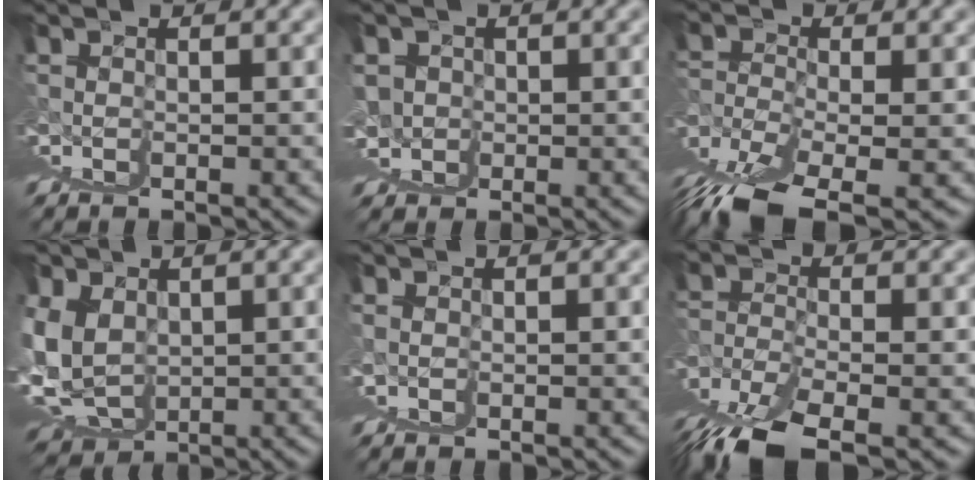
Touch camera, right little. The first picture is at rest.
{"total": 3.5, "force": [1.7, 2.5, 1.9], "torque": [-0.021, -0.021, 0.034]}
{"total": 4.2, "force": [2.1, -3.3, 1.7], "torque": [-0.016, 0.015, 0.045]}
{"total": 7.1, "force": [1.9, 5.5, 4.1], "torque": [-0.054, -0.027, 0.052]}
{"total": 0.8, "force": [0.2, -0.2, -0.7], "torque": [0.015, -0.002, 0.003]}
{"total": 4.4, "force": [0.9, -1.6, 3.9], "torque": [-0.062, 0.001, 0.034]}